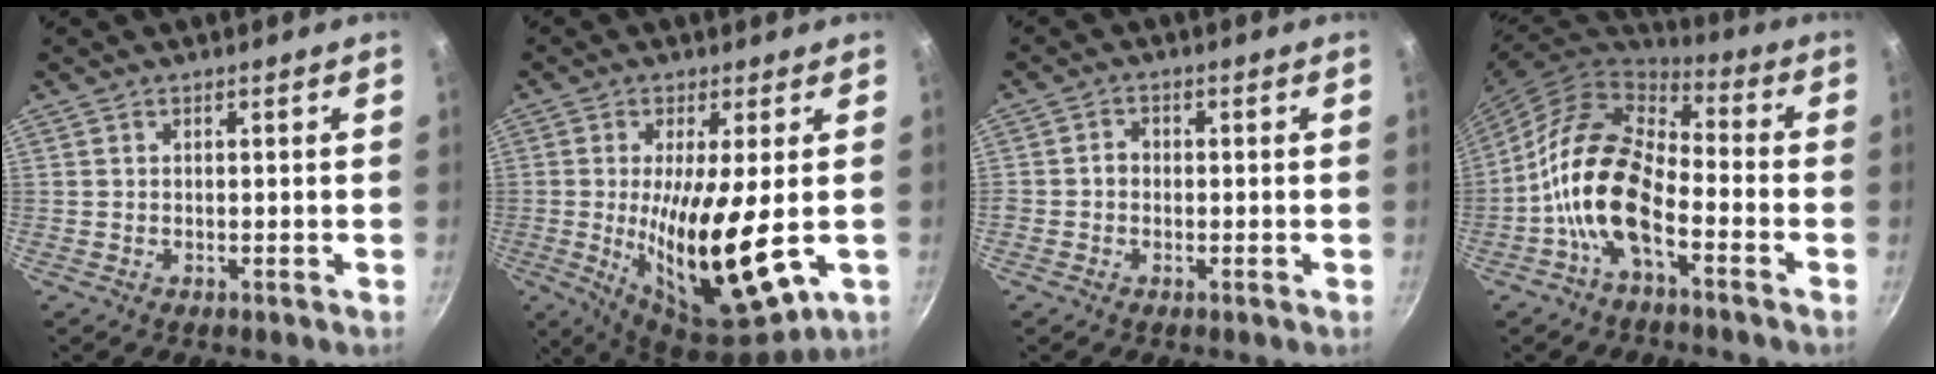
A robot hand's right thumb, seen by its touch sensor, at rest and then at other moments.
{"total": 16.6, "force": [-1.0, 4.8, 15.9], "torque": [-0.280, -0.019, -0.006]}
{"total": 2.1, "force": [-0.4, 1.8, 1.0], "torque": [-0.008, 0.010, -0.012]}
{"total": 15.7, "force": [-5.4, 8.2, 12.2], "torque": [-0.217, 0.051, -0.123]}